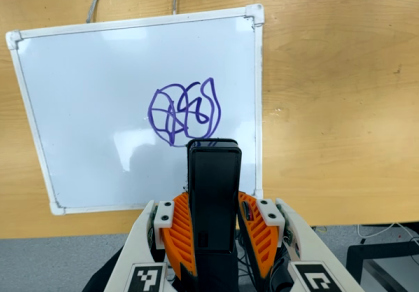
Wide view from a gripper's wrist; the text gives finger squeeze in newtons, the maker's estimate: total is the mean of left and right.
{"total": 4.7, "left": 3.1, "right": 6.3}